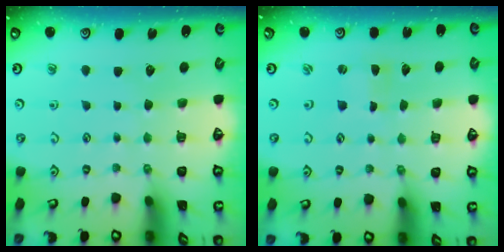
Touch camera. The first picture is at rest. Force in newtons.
{"total": 0.0}